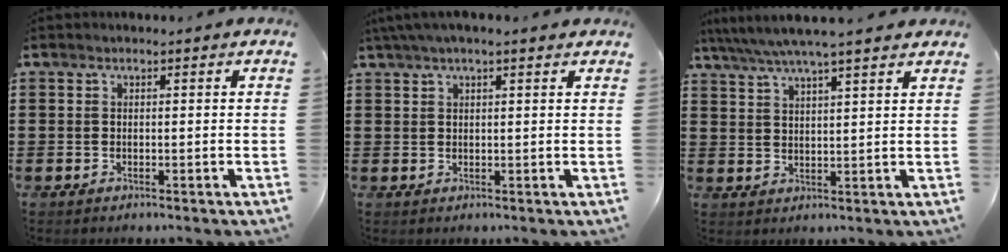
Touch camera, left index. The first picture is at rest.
{"total": 2.6, "force": [1.8, 0.3, 1.9], "torque": [-0.039, 0.004, 0.032]}
{"total": 5.2, "force": [4.3, 0.2, 2.9], "torque": [-0.069, -0.014, 0.074]}